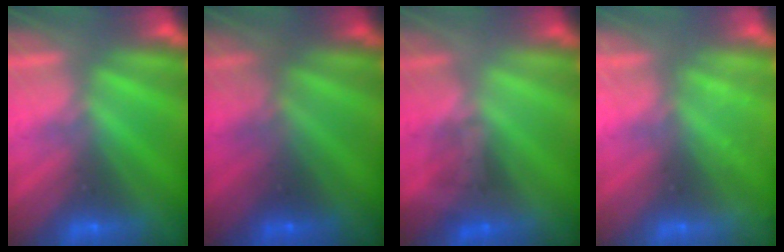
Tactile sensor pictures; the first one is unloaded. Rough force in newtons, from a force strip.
{"total": 1.8}
{"total": 1.6}
{"total": 2.3}